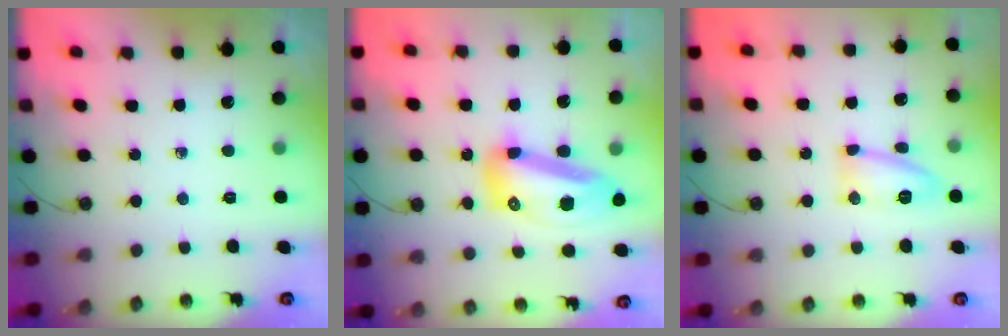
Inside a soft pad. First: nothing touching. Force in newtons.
{"total": 16.4, "press": 16.2, "slide": 2.1}
{"total": 9.9, "press": 9.9, "slide": 1.1}